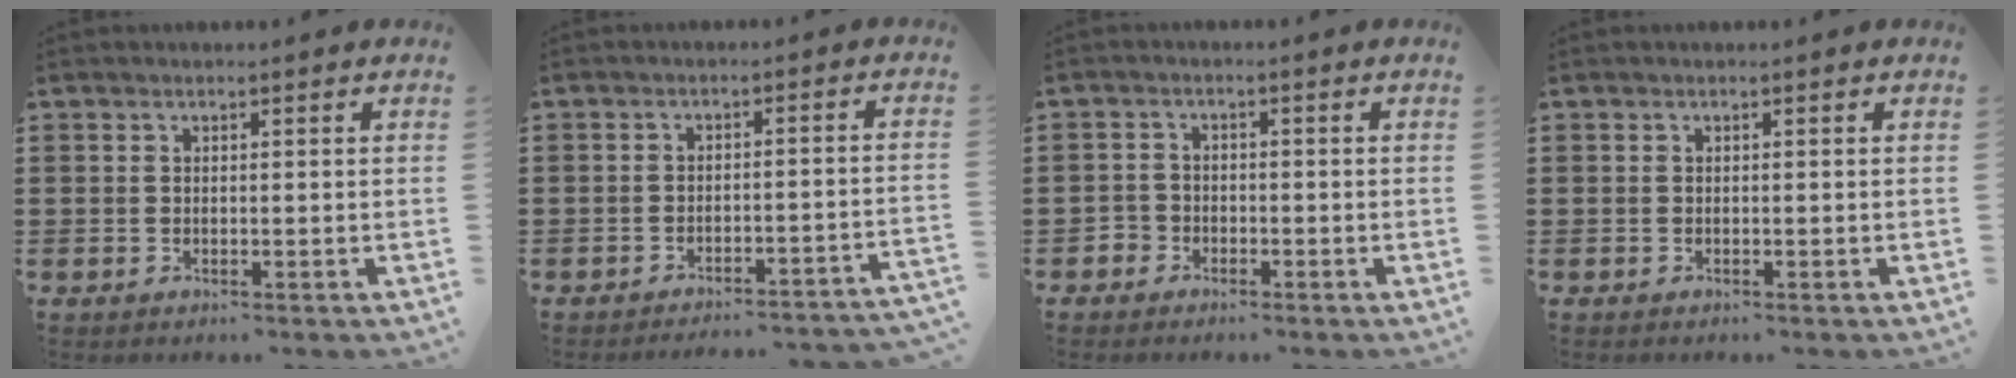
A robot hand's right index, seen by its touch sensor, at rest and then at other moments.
{"total": 3.1, "force": [-3.0, -0.4, 0.8], "torque": [-0.018, -0.004, -0.065]}
{"total": 2.0, "force": [-1.5, 1.4, 0.0], "torque": [-0.007, 0.003, -0.034]}
{"total": 0.0}